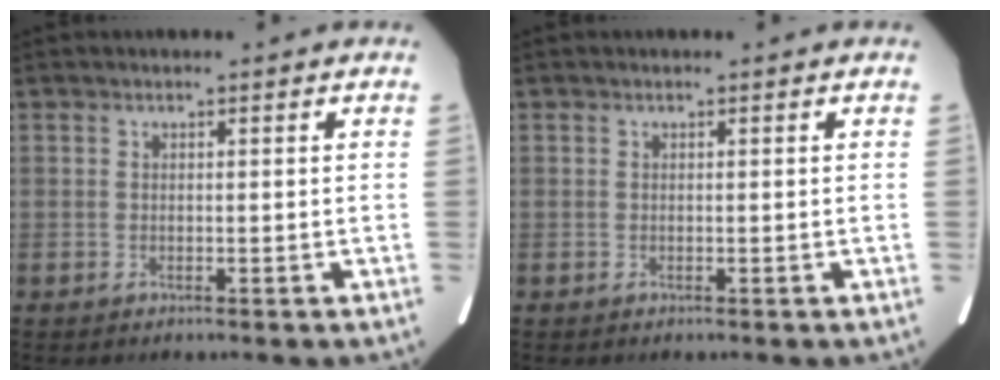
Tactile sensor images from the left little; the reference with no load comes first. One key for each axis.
{"total": 0.0}